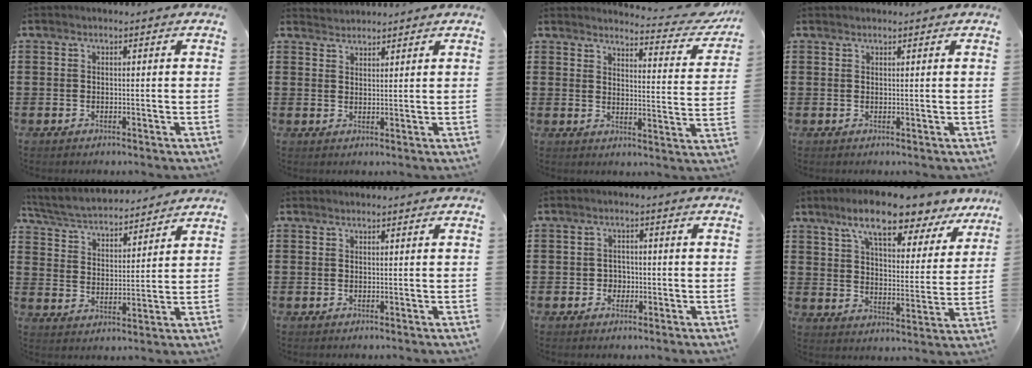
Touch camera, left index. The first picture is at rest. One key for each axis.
{"total": 1.8, "fx": 1.7, "fy": 0.1, "fz": -0.4, "tx": 0.003, "ty": 0.002, "tz": 0.036}
{"total": 4.3, "fx": 4.0, "fy": 0.1, "fz": 1.6, "tx": -0.027, "ty": -0.034, "tz": 0.062}
{"total": 0.6, "fx": 0.6, "fy": 0.1, "fz": 0.1, "tx": -0.003, "ty": 0.000, "tz": 0.013}
{"total": 4.7, "fx": 4.5, "fy": 0.4, "fz": 1.0, "tx": -0.044, "ty": -0.028, "tz": 0.075}
{"total": 0.6, "fx": 0.6, "fy": 0.1, "fz": 0.1, "tx": -0.003, "ty": 0.000, "tz": 0.012}
{"total": 1.8, "fx": -0.3, "fy": 1.7, "fz": 0.6, "tx": -0.017, "ty": 0.004, "tz": -0.010}
{"total": 10.5, "fx": 8.4, "fy": 1.9, "fz": 6.0, "tx": -0.122, "ty": -0.031, "tz": 0.141}